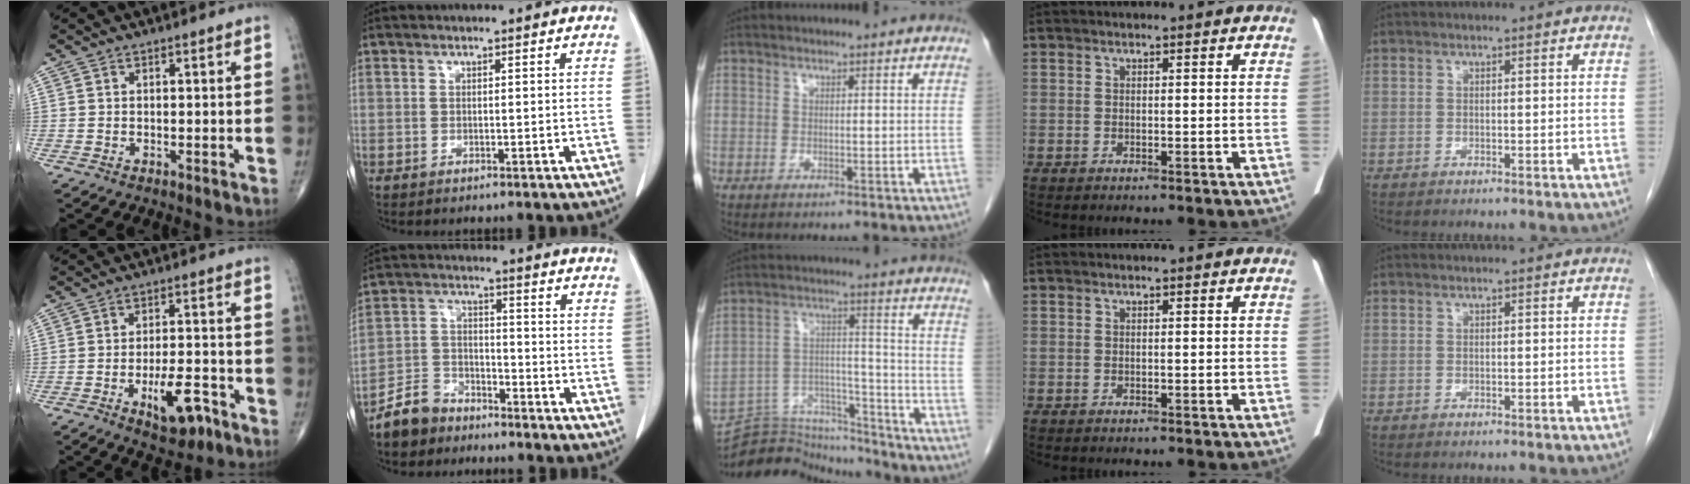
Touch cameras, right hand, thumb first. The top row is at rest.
{"thumb": {"total": 8.9, "force": [-4.4, 3.7, 6.8], "torque": [-0.093, 0.025, -0.063]}, "index": {"total": 6.8, "force": [-5.6, 3.7, 0.8], "torque": [-0.021, 0.004, -0.108]}, "middle": {"total": 15.2, "force": [-14.9, 2.4, 1.4], "torque": [-0.027, 0.040, -0.237]}}